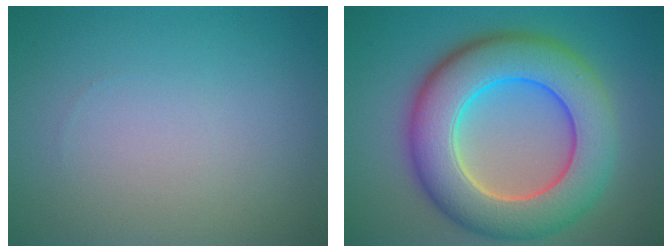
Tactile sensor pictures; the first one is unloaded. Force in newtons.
{"total": 11.1, "press": 11.0, "slide": 0.7}